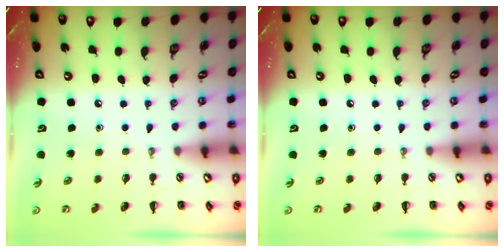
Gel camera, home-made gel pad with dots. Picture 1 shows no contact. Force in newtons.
{"total": 0.0}